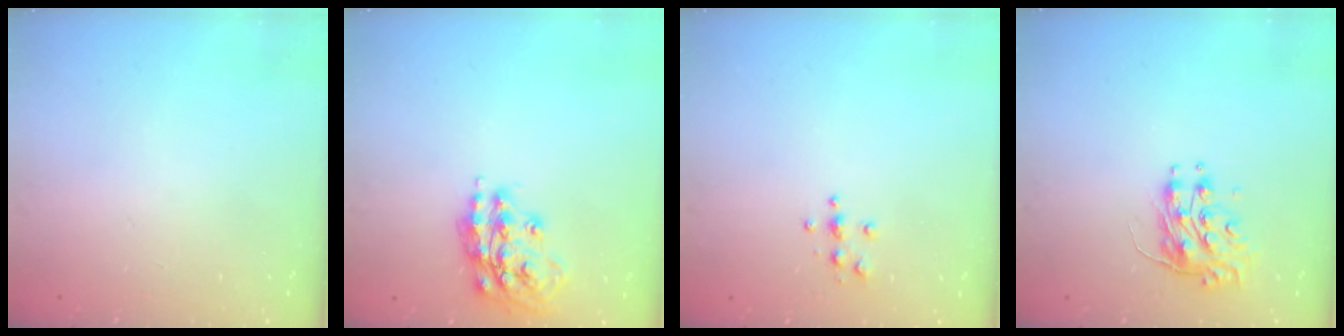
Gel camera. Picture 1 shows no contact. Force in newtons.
{"total": 15.1, "press": 15.0, "slide": 1.0}
{"total": 3.9, "press": 3.9, "slide": 0.4}
{"total": 8.7, "press": 8.7, "slide": 0.3}